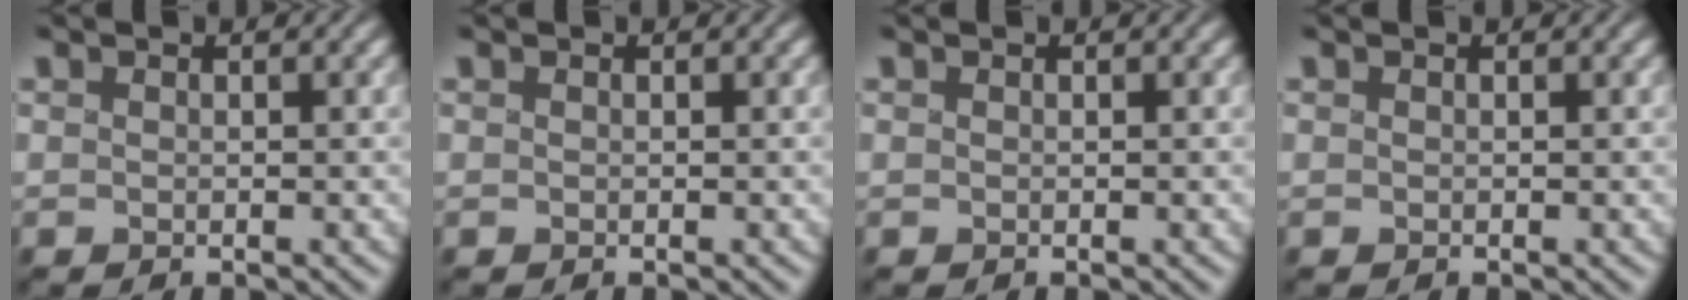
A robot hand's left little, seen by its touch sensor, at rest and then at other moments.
{"total": 0.0}
{"total": 0.0}
{"total": 0.0}